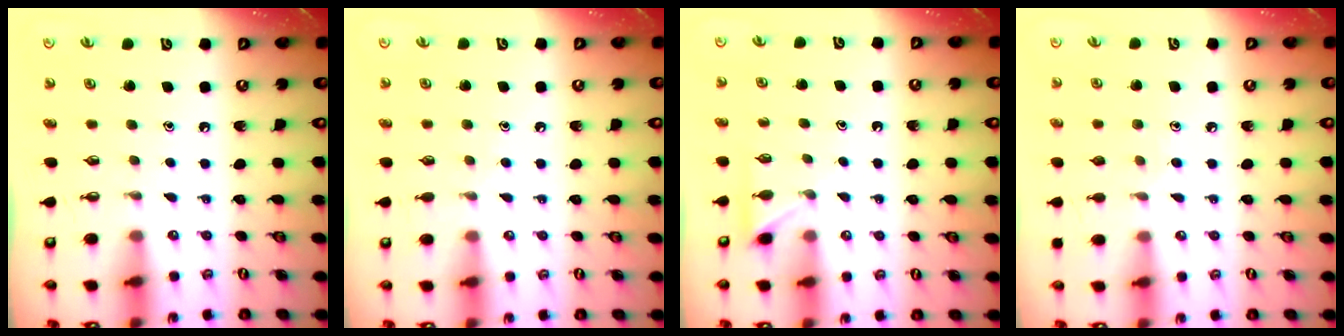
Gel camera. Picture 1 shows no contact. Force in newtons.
{"total": 4.8, "press": 4.7, "slide": 0.5}
{"total": 3.8, "press": 3.8, "slide": 0.4}
{"total": 5.4, "press": 5.3, "slide": 0.7}